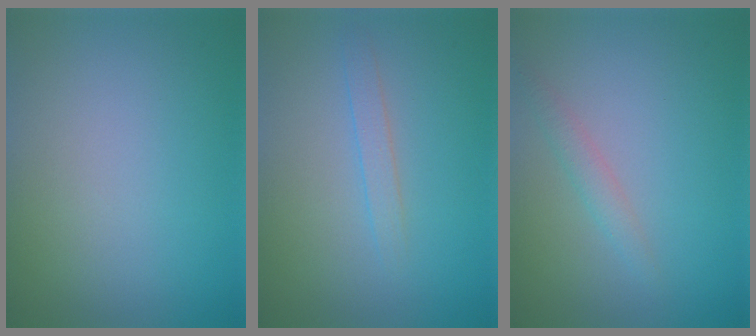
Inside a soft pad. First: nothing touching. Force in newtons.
{"total": 1.3, "press": 1.3, "slide": 0.0}
{"total": 1.0, "press": 1.0, "slide": 0.1}